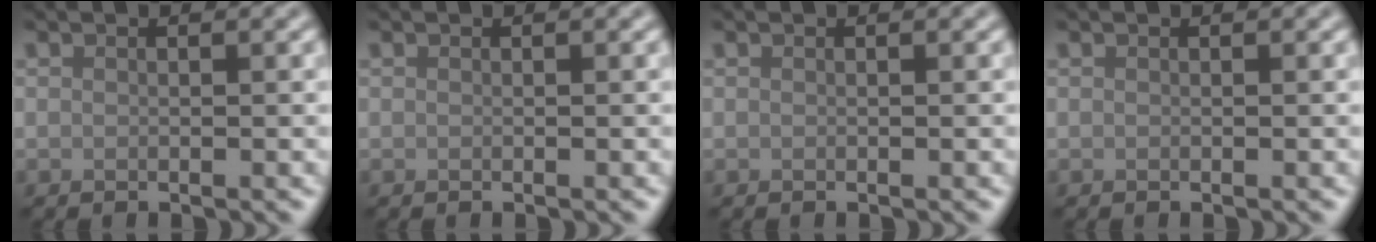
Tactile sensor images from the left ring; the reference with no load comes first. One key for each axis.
{"total": 0.0}
{"total": 0.0}
{"total": 0.0}